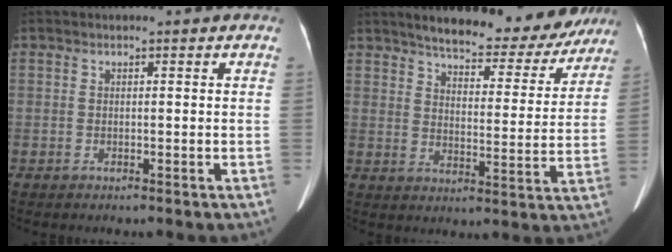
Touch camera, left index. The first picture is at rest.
{"total": 18.6, "force": [16.2, 4.8, 7.7], "torque": [-0.094, -0.007, 0.208]}